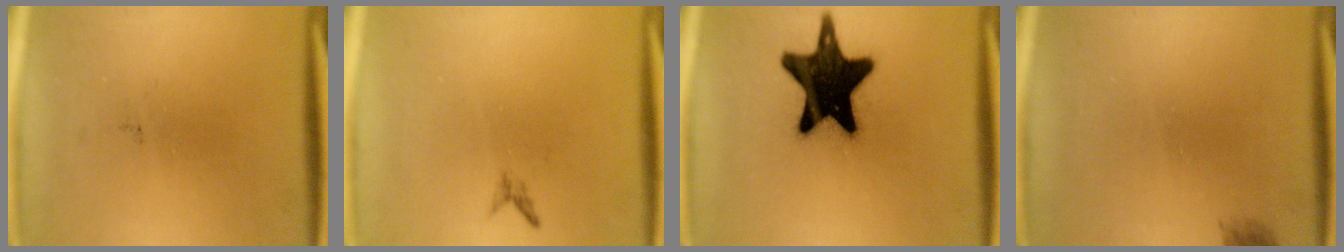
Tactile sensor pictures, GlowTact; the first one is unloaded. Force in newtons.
{"total": 0.7}
{"total": 20.1}
{"total": 1.1}